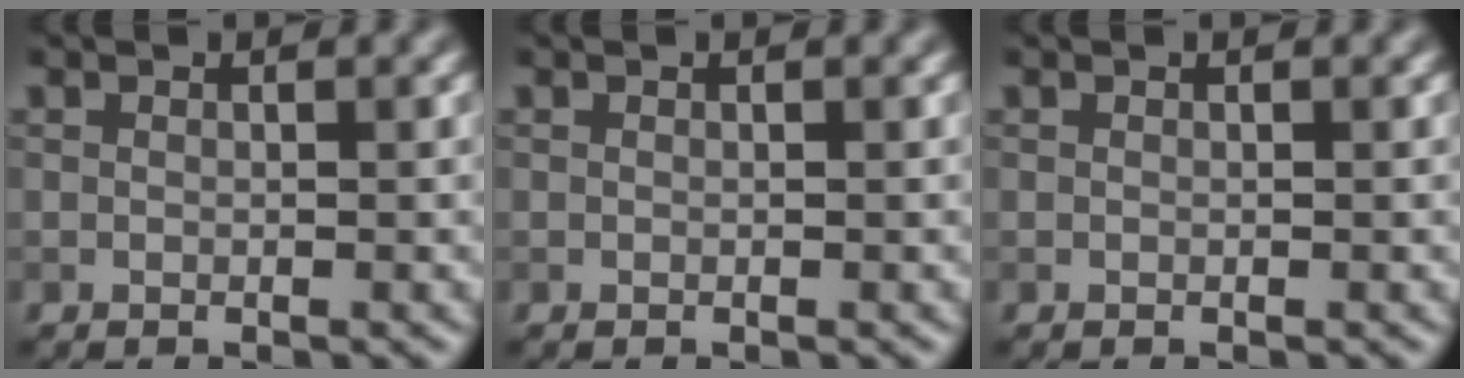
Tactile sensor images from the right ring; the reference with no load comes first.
{"total": 0.0}
{"total": 0.0}